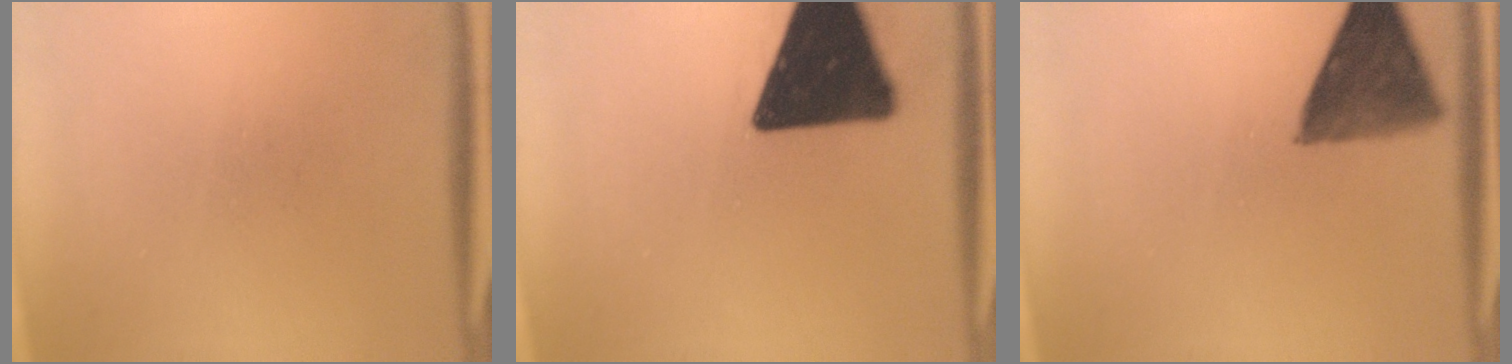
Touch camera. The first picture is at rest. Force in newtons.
{"total": 20.1}
{"total": 9.7}